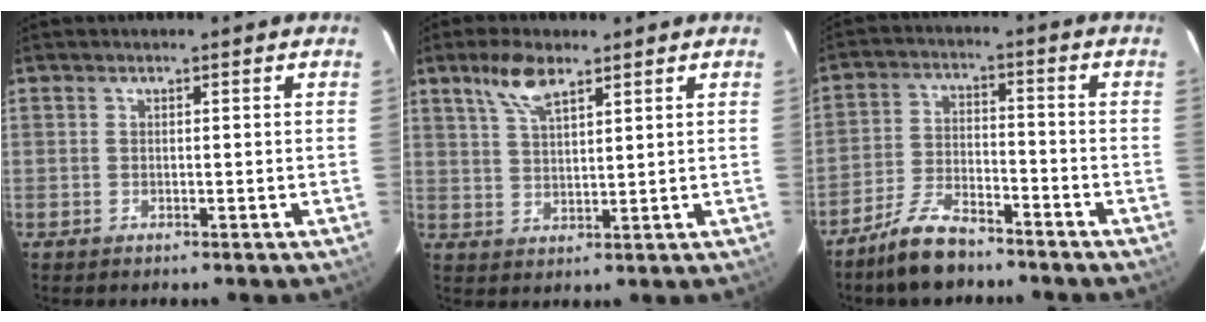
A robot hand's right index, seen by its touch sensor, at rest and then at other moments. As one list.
[{"total": 6.0, "force": [4.3, 1.7, 3.8], "torque": [-0.073, 0.007, 0.085]}, {"total": 8.9, "force": [-7.2, 2.9, 4.2], "torque": [-0.099, 0.002, -0.136]}]